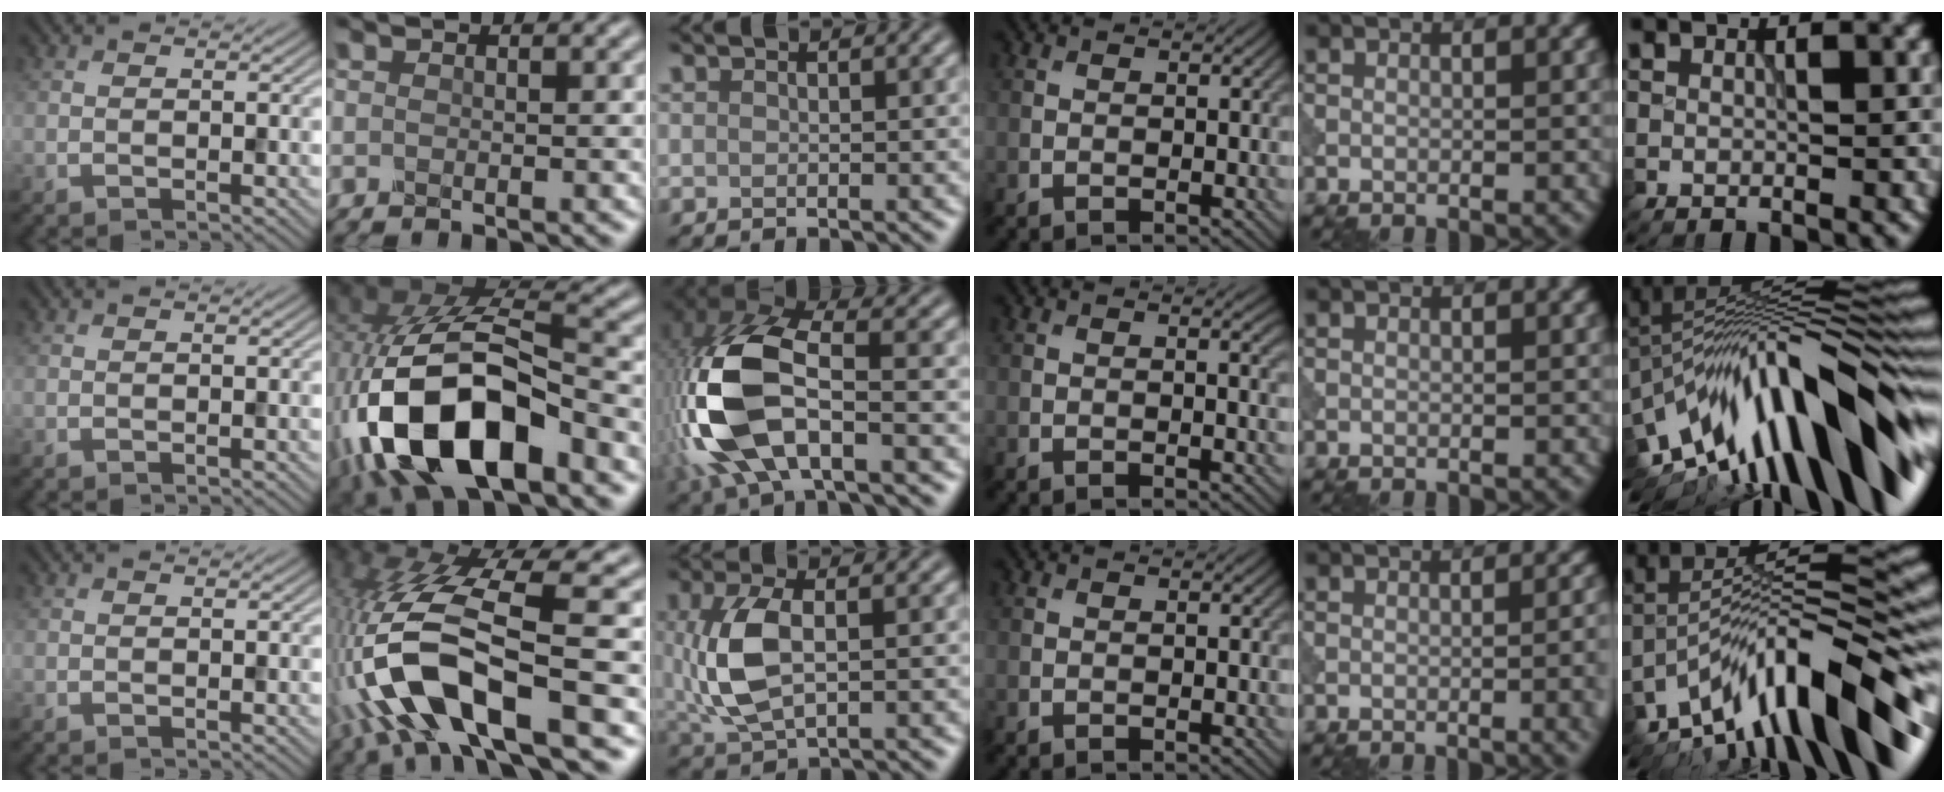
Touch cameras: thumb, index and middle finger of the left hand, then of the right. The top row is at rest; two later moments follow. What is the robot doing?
{"motion": "dispense", "object": "dispenser bottle"}